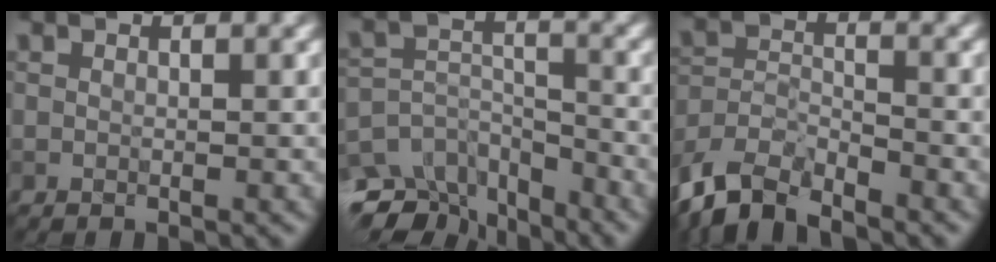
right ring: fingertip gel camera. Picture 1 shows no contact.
{"total": 7.4, "force": [-6.6, 3.0, 1.5], "torque": [-0.026, 0.001, -0.098]}
{"total": 6.0, "force": [-5.5, 1.6, 1.6], "torque": [-0.031, -0.004, -0.104]}